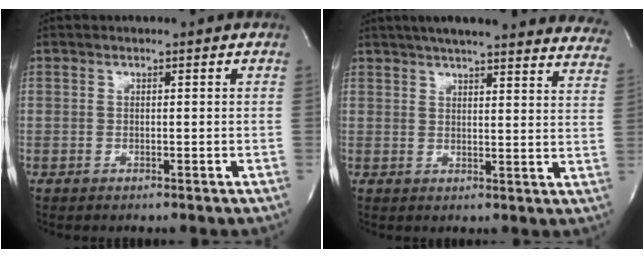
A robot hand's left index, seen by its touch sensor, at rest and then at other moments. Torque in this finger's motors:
{"motor_torque": [0.11, -0.23, 0.58, 0.14]}